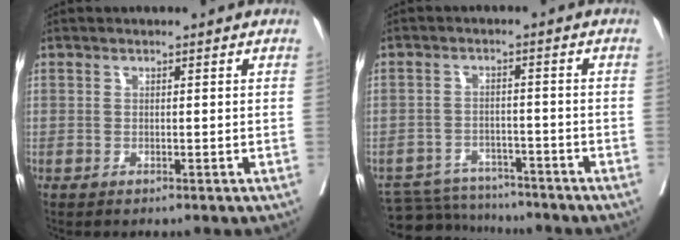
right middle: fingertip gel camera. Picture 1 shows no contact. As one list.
[{"total": 8.1, "force": [-7.9, 1.8, 0.3], "torque": [-0.008, 0.000, -0.125]}]